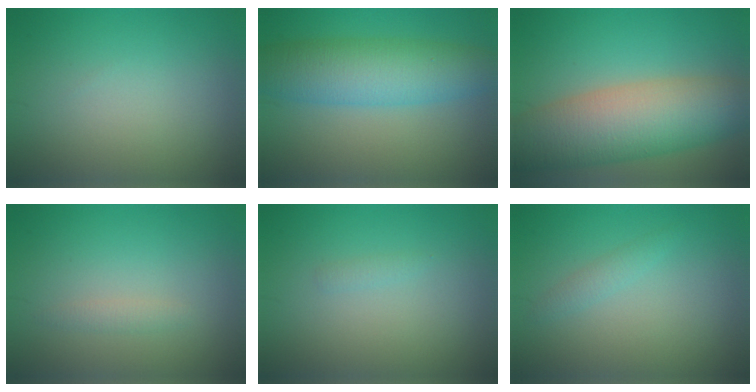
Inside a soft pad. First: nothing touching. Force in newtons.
{"total": 7.4, "press": 7.4, "slide": 0.1}
{"total": 10.4, "press": 10.4, "slide": 0.5}
{"total": 0.9, "press": 0.9, "slide": 0.1}
{"total": 0.6, "press": 0.6, "slide": 0.1}
{"total": 1.1, "press": 1.1, "slide": 0.1}